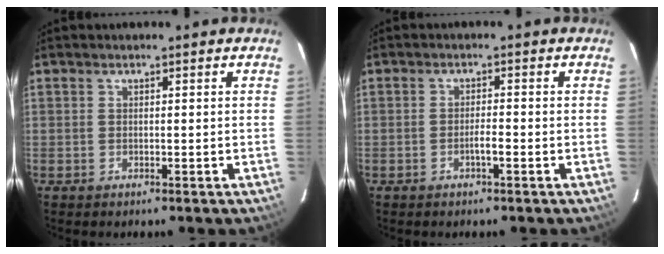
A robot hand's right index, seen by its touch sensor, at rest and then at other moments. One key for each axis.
{"total": 2.0, "fx": -1.0, "fy": 0.2, "fz": 1.7, "tx": -0.027, "ty": 0.001, "tz": -0.018}